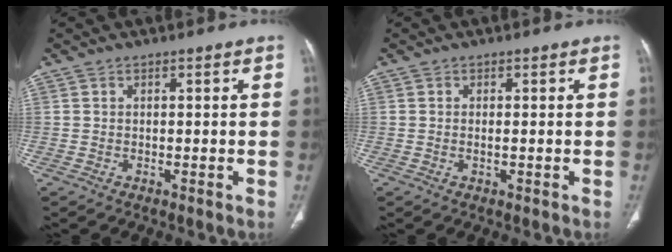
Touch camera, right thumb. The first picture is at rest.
{"total": 0.7, "force": [-0.1, 0.2, 0.7], "torque": [-0.017, 0.000, -0.001]}